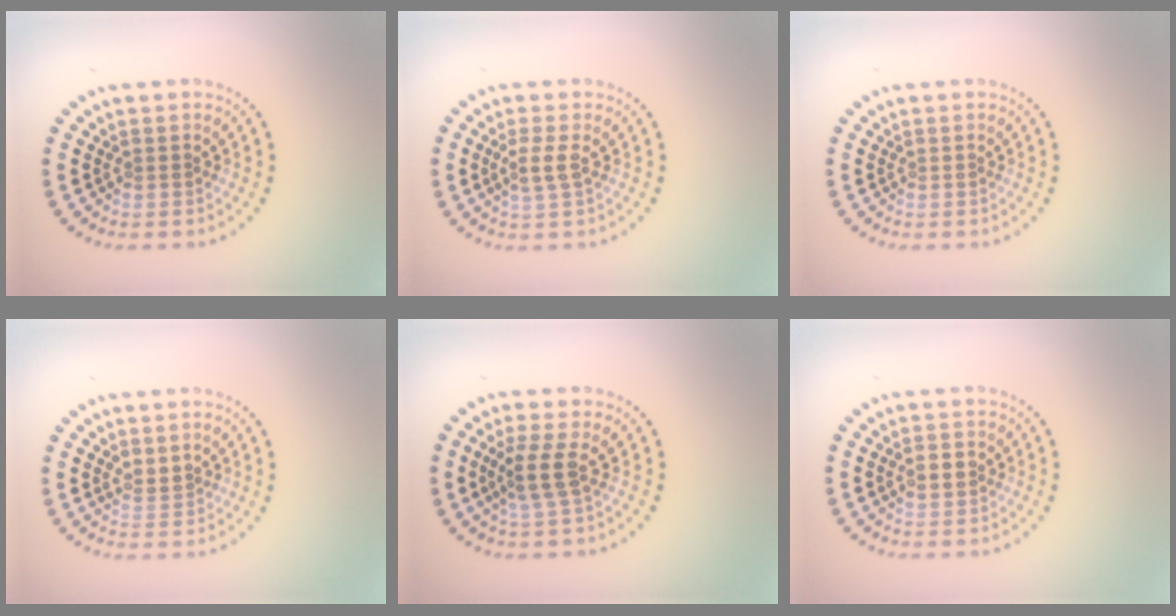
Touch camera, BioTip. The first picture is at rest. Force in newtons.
{"total": 1.8, "press": 1.6, "slide": 0.7}
{"total": 0.0}
{"total": 1.2, "press": 1.0, "slide": 0.7}
{"total": 2.7, "press": 2.1, "slide": 1.6}
{"total": 1.5, "press": 1.5, "slide": 0.1}